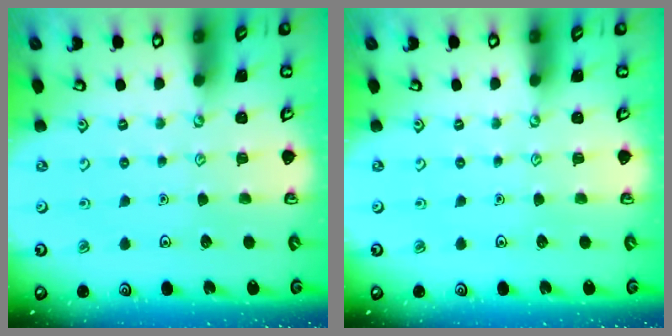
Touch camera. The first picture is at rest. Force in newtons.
{"total": 0.0}